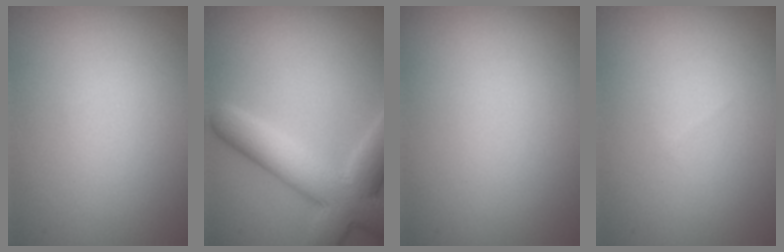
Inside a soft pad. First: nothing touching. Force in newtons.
{"total": 7.8, "press": 7.8, "slide": 0.5}
{"total": 0.0}
{"total": 0.0}